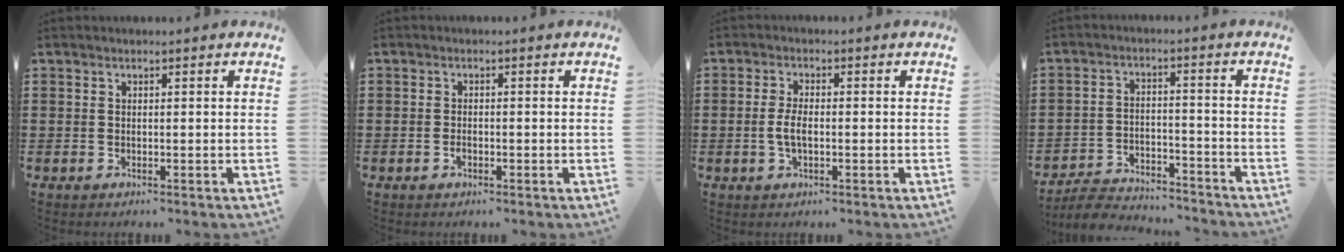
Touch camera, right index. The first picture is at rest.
{"total": 1.1, "force": [-0.6, 0.5, 0.8], "torque": [-0.018, -0.003, -0.010]}
{"total": 3.3, "force": [-0.5, 1.4, 3.0], "torque": [-0.070, -0.001, -0.014]}
{"total": 5.4, "force": [-5.3, 0.7, 0.7], "torque": [-0.026, 0.005, -0.109]}